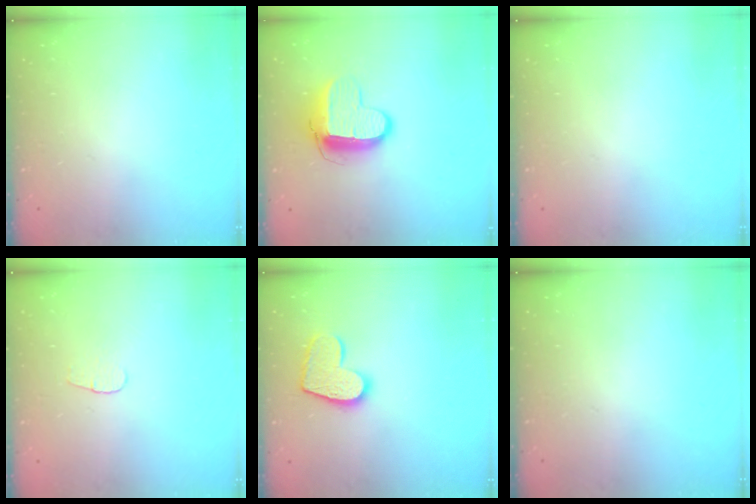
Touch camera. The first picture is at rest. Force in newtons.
{"total": 11.1, "press": 11.1, "slide": 0.8}
{"total": 0.0}
{"total": 3.6, "press": 3.6, "slide": 0.4}
{"total": 12.1, "press": 12.0, "slide": 0.8}
{"total": 0.0}